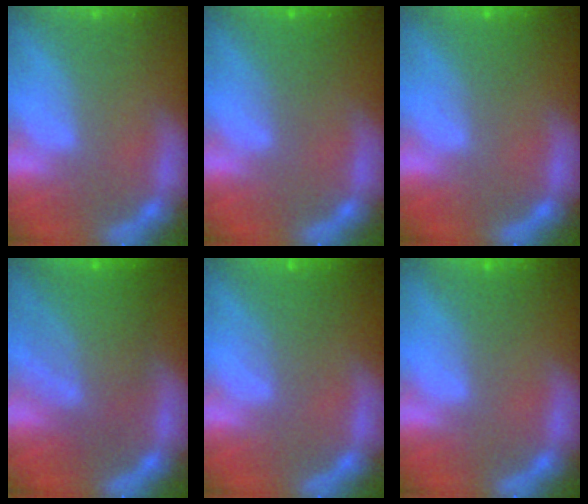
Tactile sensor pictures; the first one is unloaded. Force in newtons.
{"total": 2.0}
{"total": 1.4}
{"total": 7.5}
{"total": 2.5}
{"total": 1.5}